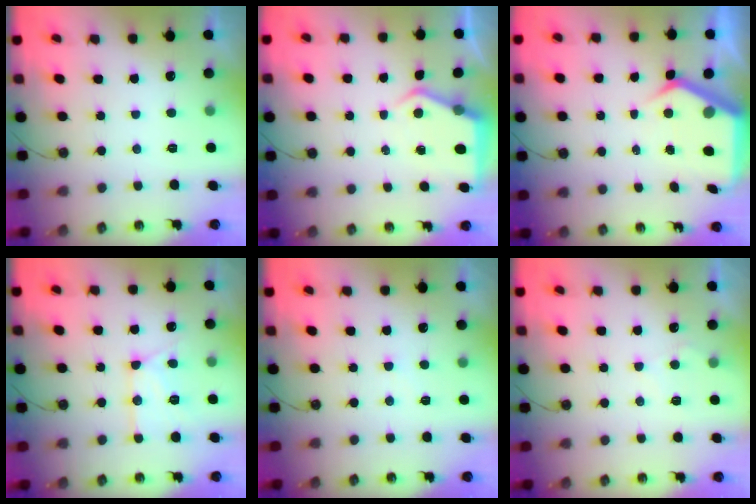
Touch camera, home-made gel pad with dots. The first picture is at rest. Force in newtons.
{"total": 5.9, "press": 5.8, "slide": 0.6}
{"total": 7.4, "press": 7.3, "slide": 1.0}
{"total": 13.3, "press": 13.3, "slide": 1.1}
{"total": 2.4, "press": 2.4, "slide": 0.4}
{"total": 5.2, "press": 5.1, "slide": 0.7}